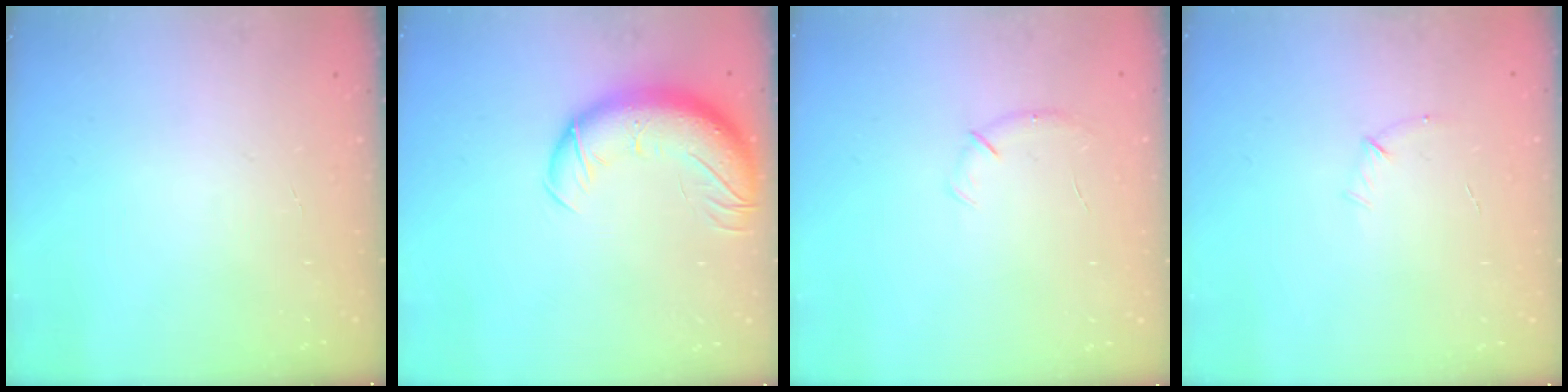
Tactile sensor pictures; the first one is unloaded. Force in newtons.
{"total": 13.4, "press": 13.0, "slide": 3.3}
{"total": 4.3, "press": 4.1, "slide": 1.1}
{"total": 4.9, "press": 4.7, "slide": 1.2}